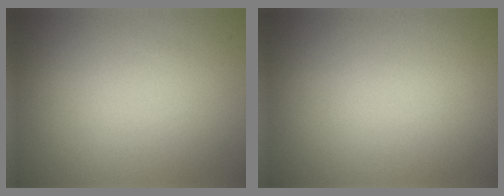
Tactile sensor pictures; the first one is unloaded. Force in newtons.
{"total": 0.0}